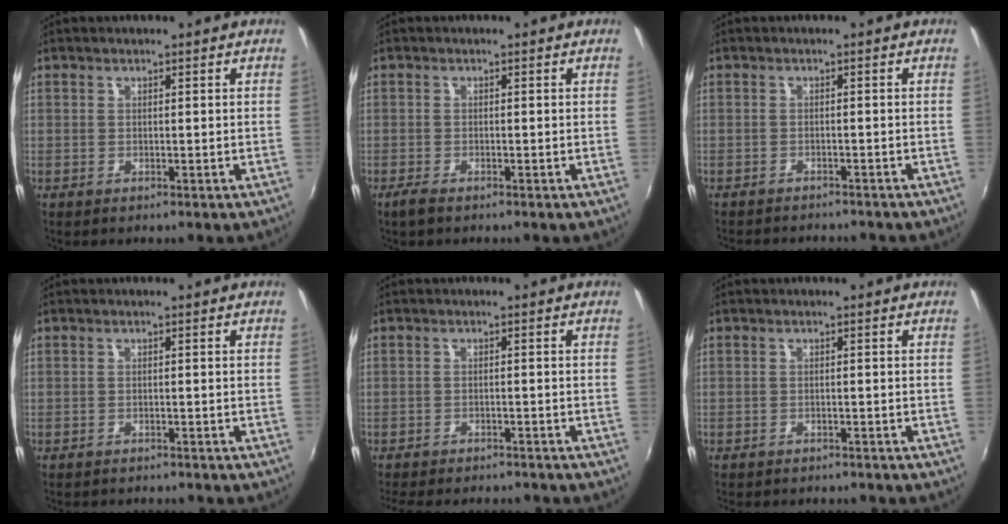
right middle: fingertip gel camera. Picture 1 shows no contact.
{"total": 2.0, "force": [-1.5, 0.4, 1.2], "torque": [-0.030, -0.005, -0.030]}
{"total": 6.4, "force": [-5.9, 1.4, 2.0], "torque": [-0.053, -0.015, -0.085]}
{"total": 5.2, "force": [-4.8, 1.0, 1.5], "torque": [-0.042, -0.015, -0.071]}
{"total": 12.0, "force": [-10.6, 3.2, 4.7], "torque": [-0.109, -0.022, -0.152]}
{"total": 6.0, "force": [-5.5, 1.4, 1.9], "torque": [-0.051, -0.015, -0.079]}